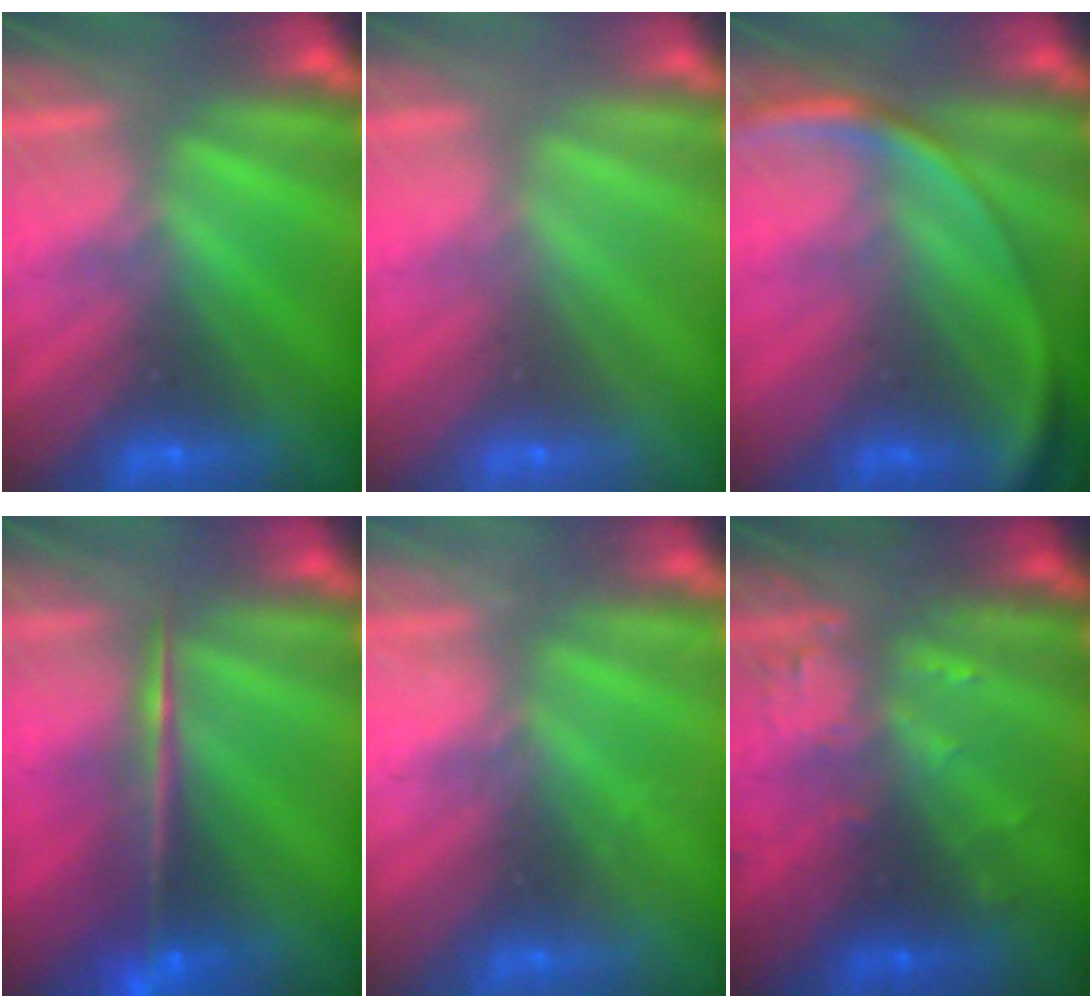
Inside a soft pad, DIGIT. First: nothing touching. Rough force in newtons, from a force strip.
{"total": 3.0}
{"total": 2.7}
{"total": 7.9}
{"total": 2.3}
{"total": 3.2}